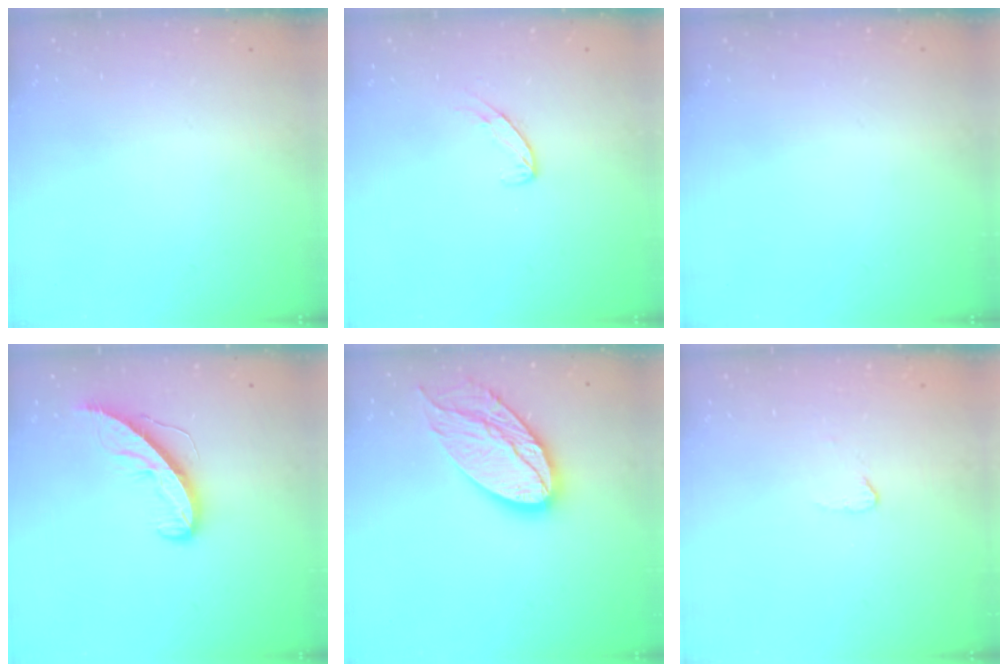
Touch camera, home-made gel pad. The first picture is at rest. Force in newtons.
{"total": 7.2, "press": 7.2, "slide": 0.5}
{"total": 0.0}
{"total": 8.6, "press": 8.5, "slide": 0.8}
{"total": 18.4, "press": 18.4, "slide": 1.5}
{"total": 2.7, "press": 2.7, "slide": 0.2}